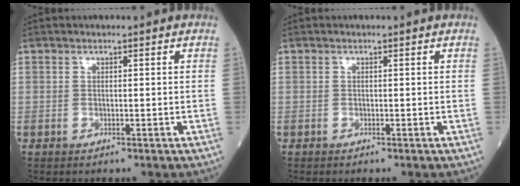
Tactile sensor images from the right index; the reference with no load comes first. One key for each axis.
{"total": 0.0}